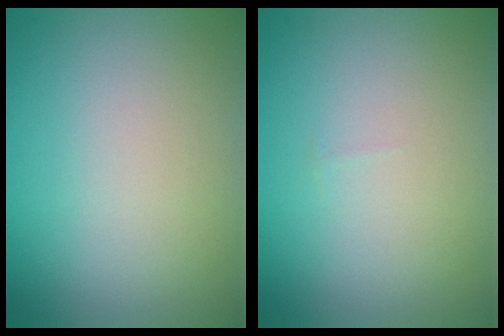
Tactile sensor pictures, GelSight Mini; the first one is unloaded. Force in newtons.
{"total": 0.0}